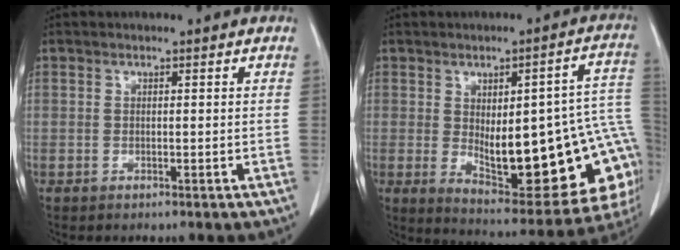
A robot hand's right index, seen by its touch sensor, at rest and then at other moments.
{"total": 24.6, "force": [-2.6, 7.9, 23.2], "torque": [-0.229, 0.018, -0.003]}